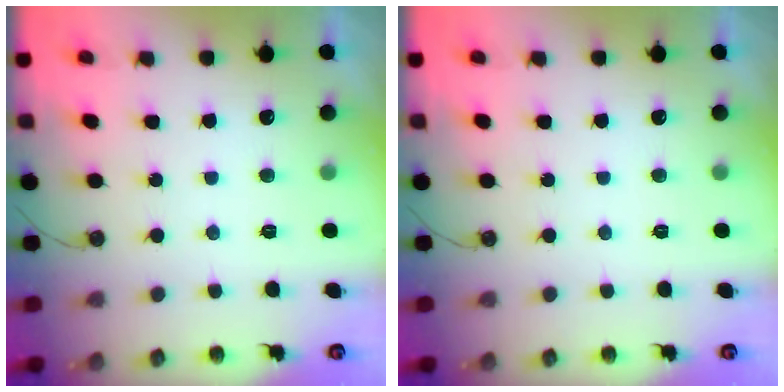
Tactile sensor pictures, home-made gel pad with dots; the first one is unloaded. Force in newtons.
{"total": 0.0}